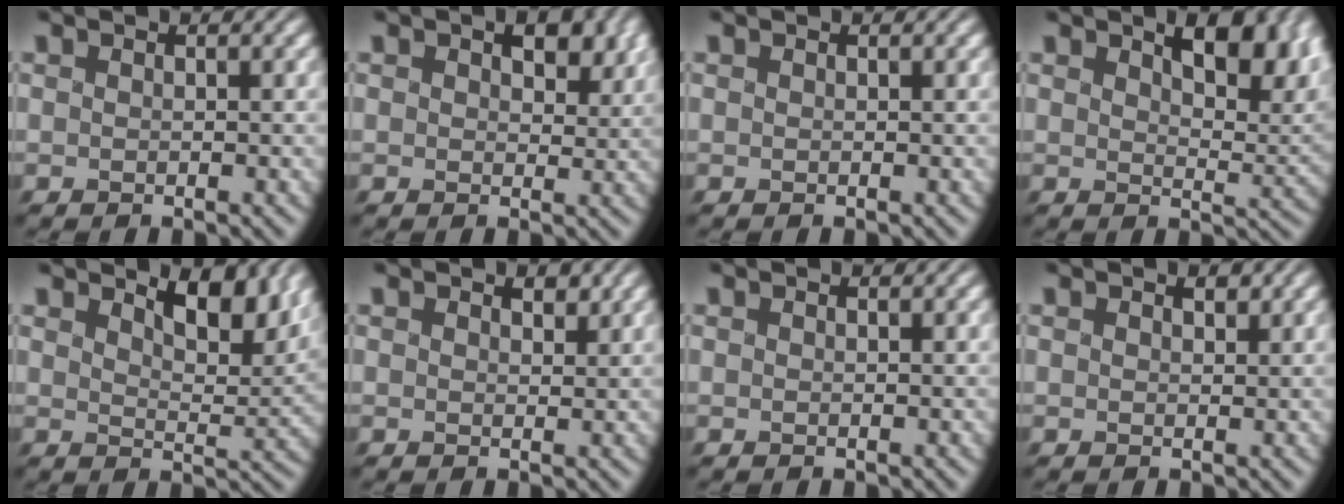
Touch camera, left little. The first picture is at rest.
{"total": 5.4, "force": [2.6, 3.3, 3.3], "torque": [-0.061, 0.004, 0.036]}
{"total": 0.0}
{"total": 8.6, "force": [4.0, 4.3, 6.3], "torque": [-0.086, 0.000, 0.064]}
{"total": 6.1, "force": [4.0, 2.6, 3.8], "torque": [-0.060, -0.005, 0.056]}
{"total": 2.1, "force": [1.4, 1.2, 0.9], "torque": [-0.021, -0.004, 0.029]}
{"total": 0.0}
{"total": 1.2, "force": [0.7, 0.8, 0.7], "torque": [-0.011, -0.002, 0.014]}